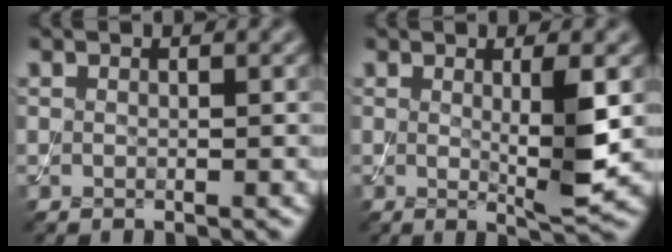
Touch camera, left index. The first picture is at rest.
{"total": 3.8, "force": [0.3, 0.4, 3.8], "torque": [-0.062, -0.011, 0.008]}